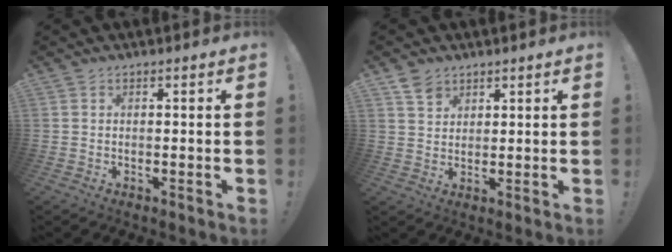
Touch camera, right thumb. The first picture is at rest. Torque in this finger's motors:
{"motor_torque": [-0.53, 0.54, 0.05, -0.05, 0.00]}